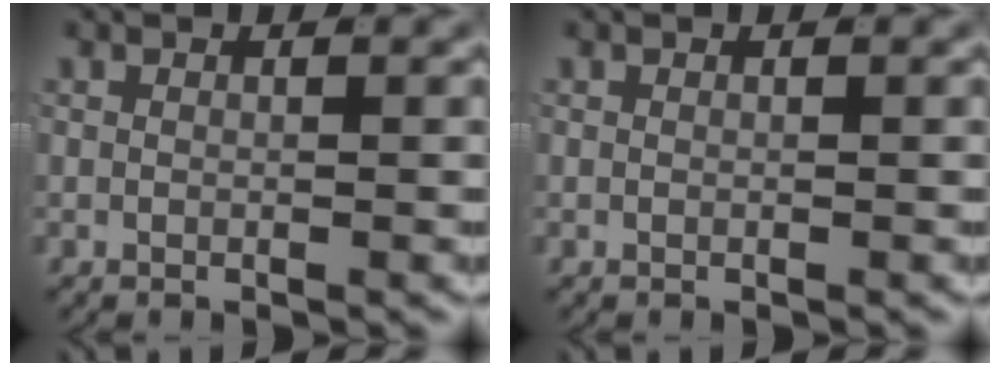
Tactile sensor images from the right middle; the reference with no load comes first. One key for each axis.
{"total": 0.0}